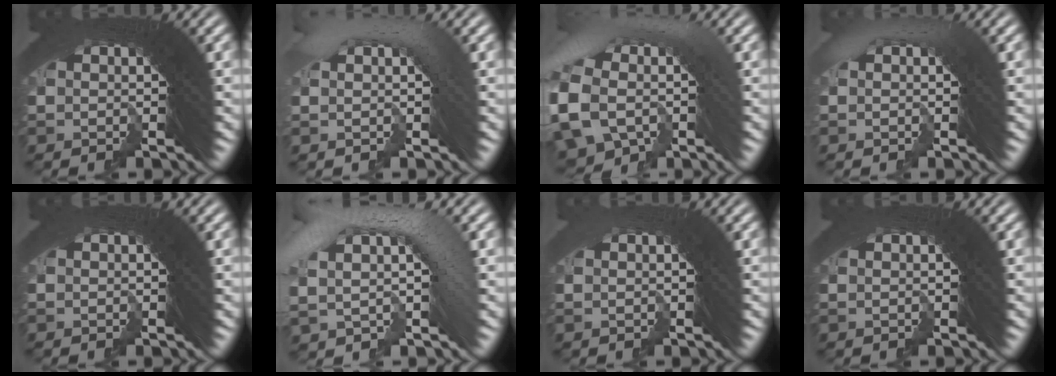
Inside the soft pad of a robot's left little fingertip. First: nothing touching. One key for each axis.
{"total": 1.9, "fx": 0.7, "fy": 0.3, "fz": 1.8, "tx": -0.015, "ty": 0.033, "tz": 0.004}
{"total": 5.4, "fx": -1.2, "fy": 3.7, "fz": 3.7, "tx": -0.077, "ty": 0.009, "tz": -0.020}
{"total": 0.6, "fx": 0.1, "fy": -0.6, "fz": 0.1, "tx": 0.008, "ty": 0.023, "tz": -0.003}
{"total": 0.0}
{"total": 5.6, "fx": 1.3, "fy": 2.5, "fz": 4.8, "tx": -0.081, "ty": 0.028, "tz": 0.018}
{"total": 0.5, "fx": -0.1, "fy": -0.2, "fz": -0.5, "tx": 0.015, "ty": 0.010, "tz": -0.004}
{"total": 0.5, "fx": 0.3, "fy": 0.3, "fz": 0.2, "tx": -0.007, "ty": 0.001, "tz": 0.005}